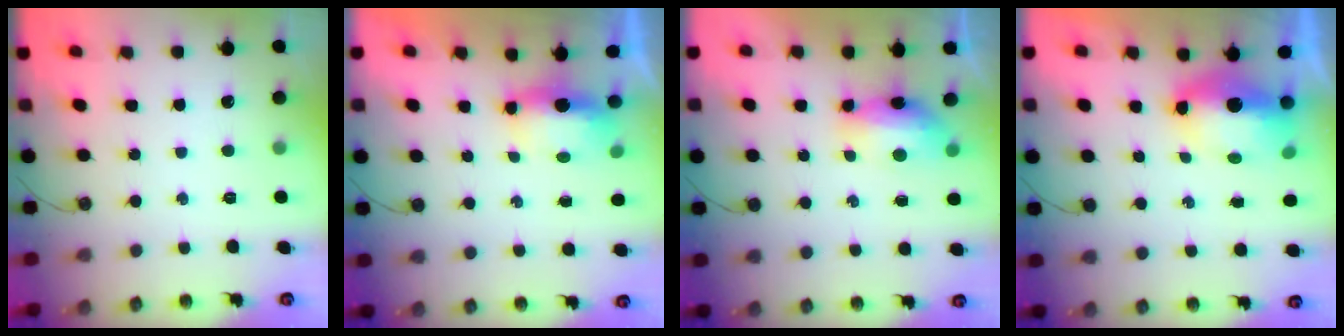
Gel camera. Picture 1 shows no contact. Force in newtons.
{"total": 5.9, "press": 5.8, "slide": 1.2}
{"total": 14.8, "press": 10.0, "slide": 10.8}
{"total": 8.4, "press": 8.3, "slide": 1.4}